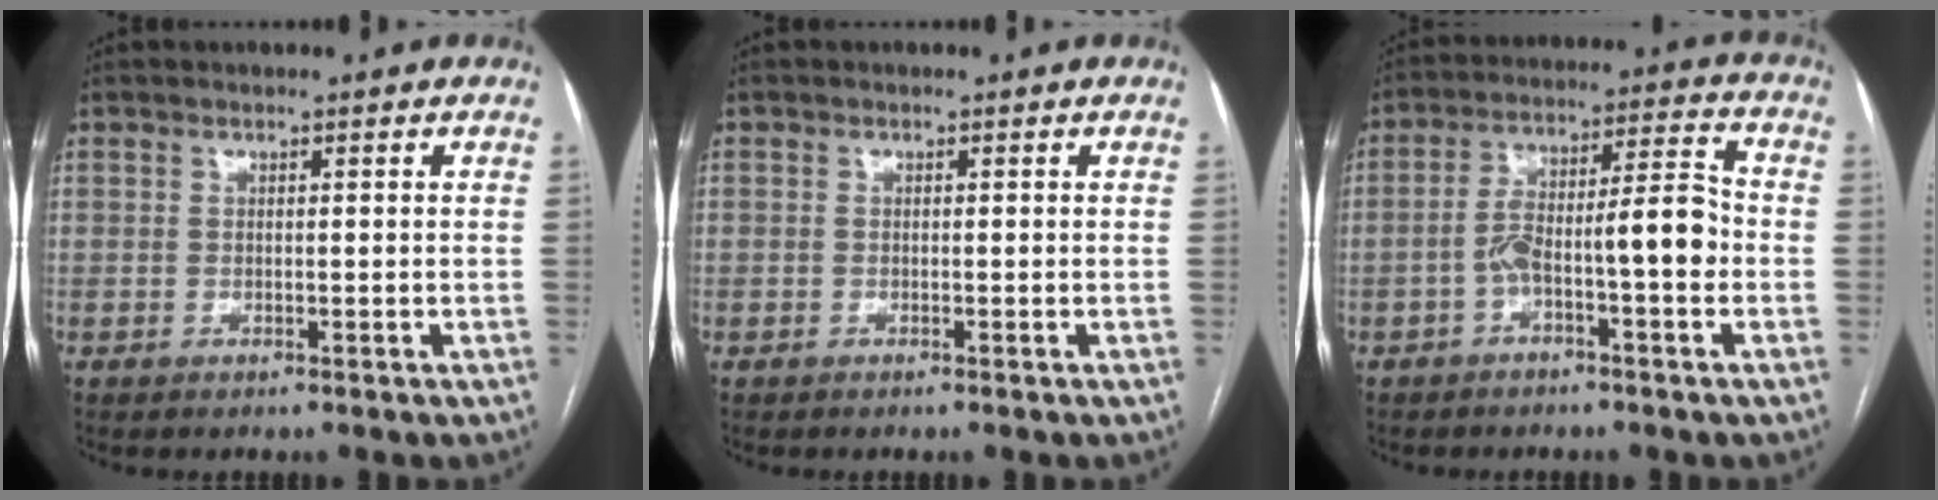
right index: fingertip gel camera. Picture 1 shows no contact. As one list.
[{"total": 0.6, "force": [-0.3, 0.5, 0.0], "torque": [0.000, 0.006, -0.009]}, {"total": 9.6, "force": [-2.8, 1.8, 9.0], "torque": [-0.151, 0.038, -0.044]}]